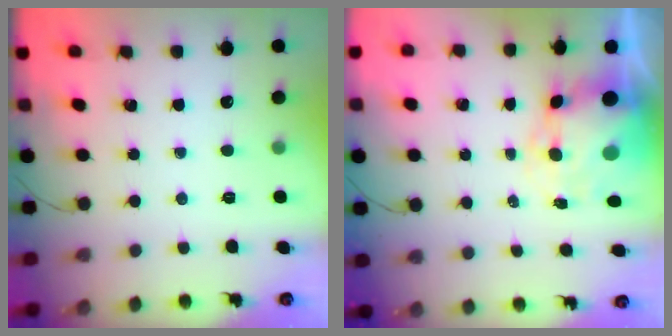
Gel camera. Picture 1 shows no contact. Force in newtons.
{"total": 9.3, "press": 9.0, "slide": 2.2}